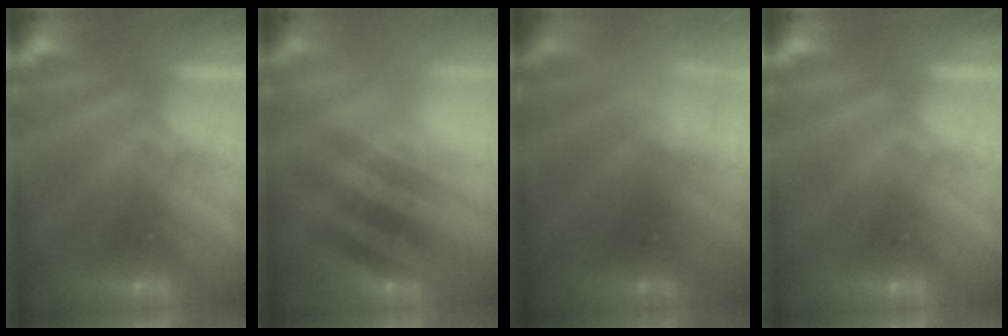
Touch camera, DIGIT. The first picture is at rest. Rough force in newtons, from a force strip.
{"total": 2.3}
{"total": 2.4}
{"total": 0.0}